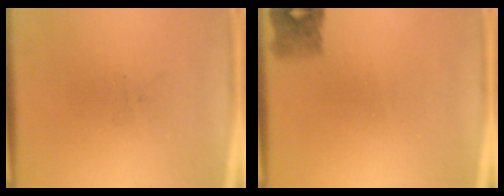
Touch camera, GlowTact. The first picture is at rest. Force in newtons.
{"total": 2.7}